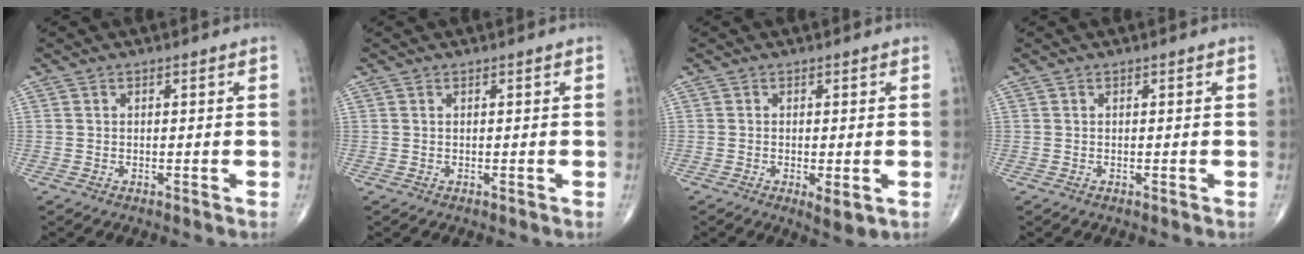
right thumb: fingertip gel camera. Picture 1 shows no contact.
{"total": 0.0}
{"total": 3.5, "force": [-1.1, 1.1, 3.2], "torque": [-0.051, -0.012, -0.015]}
{"total": 0.0}